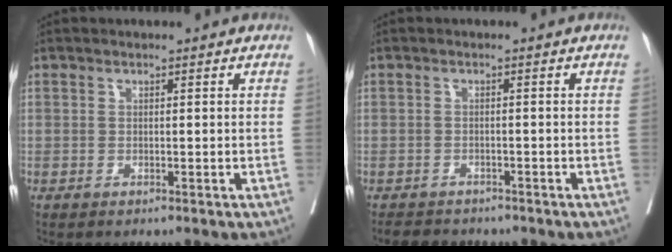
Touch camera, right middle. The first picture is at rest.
{"total": 5.2, "force": [-4.7, 1.9, 1.4], "torque": [-0.027, -0.006, -0.064]}